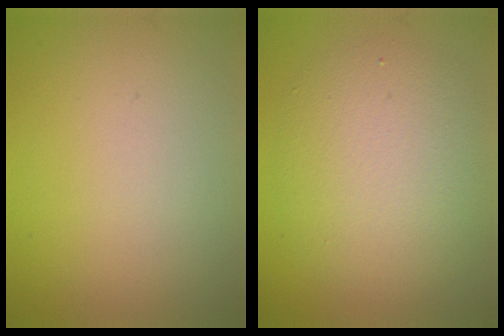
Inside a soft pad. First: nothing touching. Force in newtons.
{"total": 6.0, "press": 6.0, "slide": 0.3}